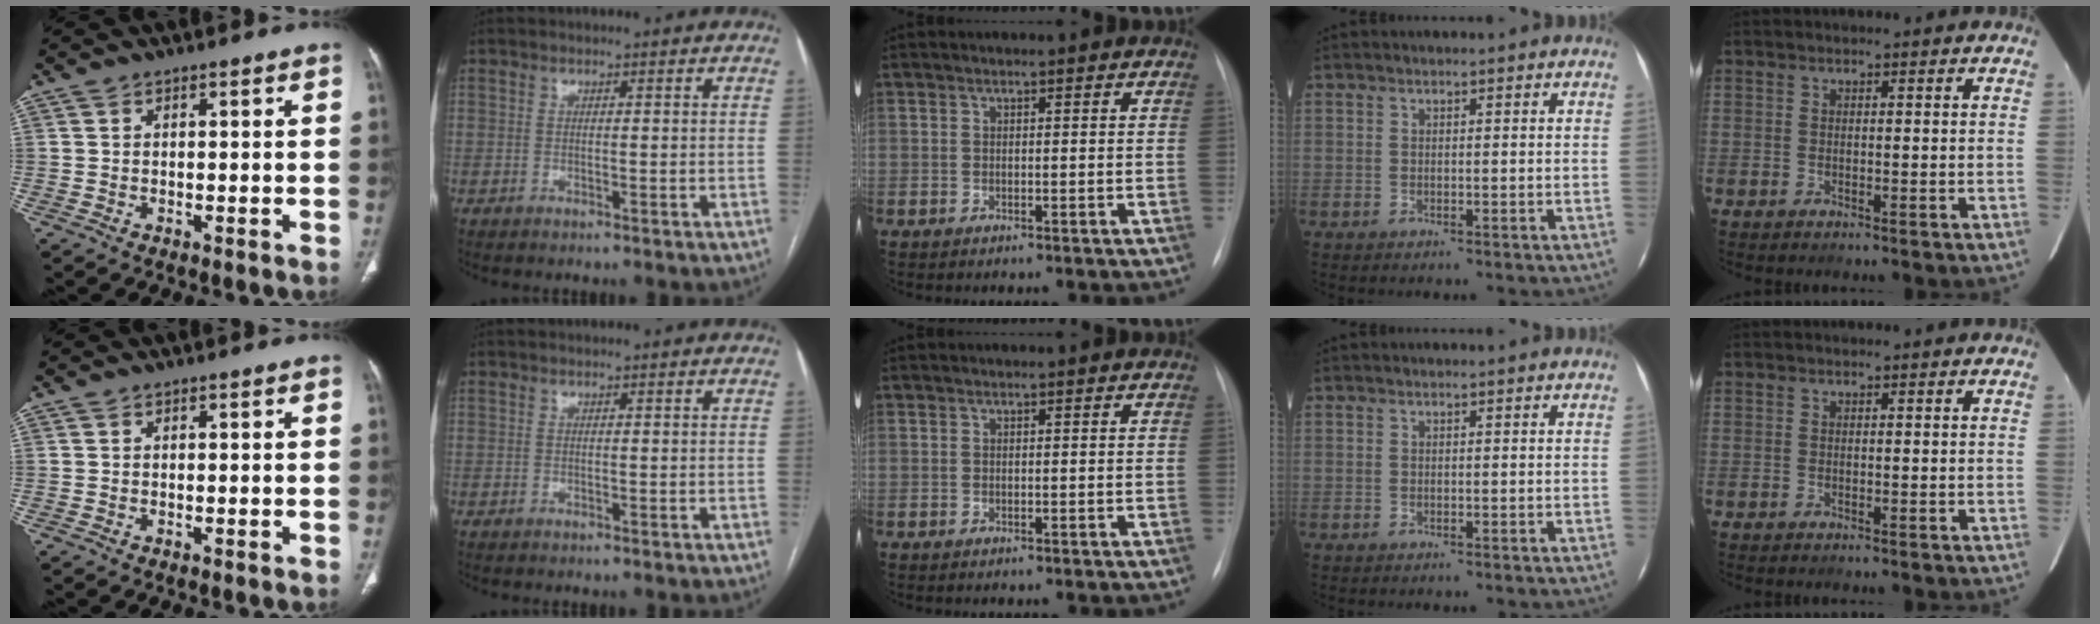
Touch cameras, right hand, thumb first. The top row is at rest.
{}